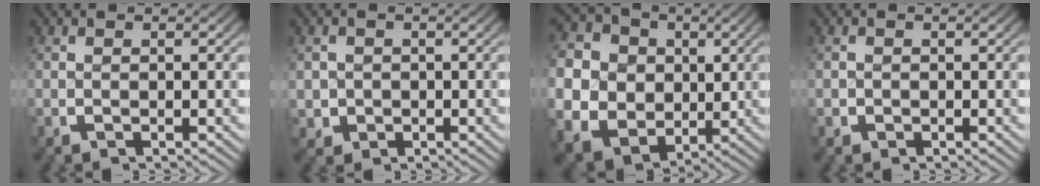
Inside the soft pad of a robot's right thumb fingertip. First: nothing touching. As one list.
[{"total": 2.9, "force": [-0.5, 2.7, 0.9], "torque": [-0.027, -0.022, 0.001]}, {"total": 18.0, "force": [-2.0, 15.4, 9.1], "torque": [-0.232, -0.078, -0.023]}, {"total": 0.7, "force": [-0.3, 0.6, 0.0], "torque": [-0.001, -0.006, -0.006]}]